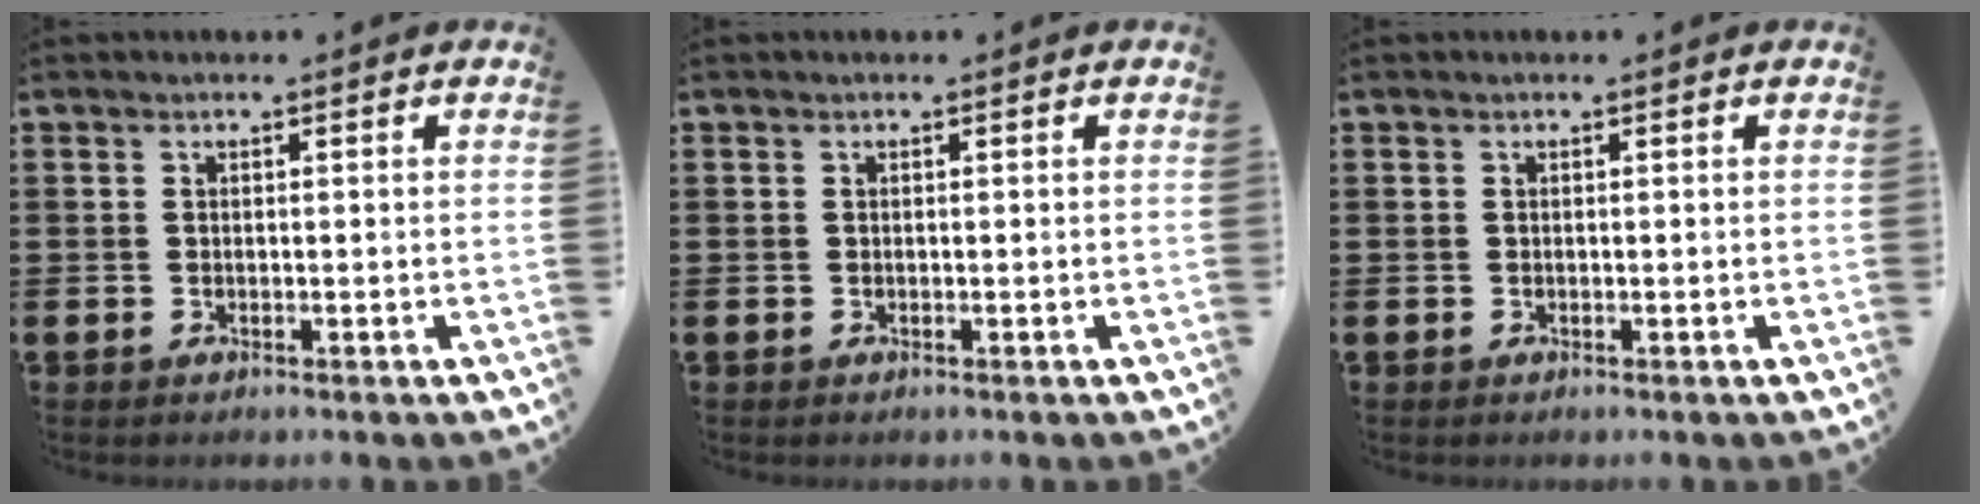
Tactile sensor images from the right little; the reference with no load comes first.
{"total": 0.0}
{"total": 0.0}